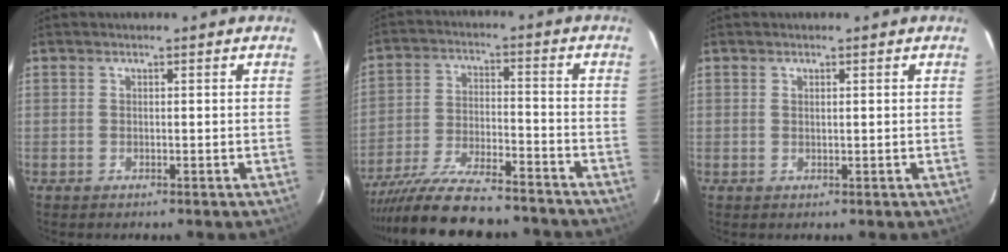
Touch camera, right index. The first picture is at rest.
{"total": 21.2, "force": [-18.6, 4.2, 9.3], "torque": [-0.185, -0.041, -0.290]}
{"total": 0.7, "force": [0.3, 0.1, 0.6], "torque": [-0.012, 0.002, 0.006]}